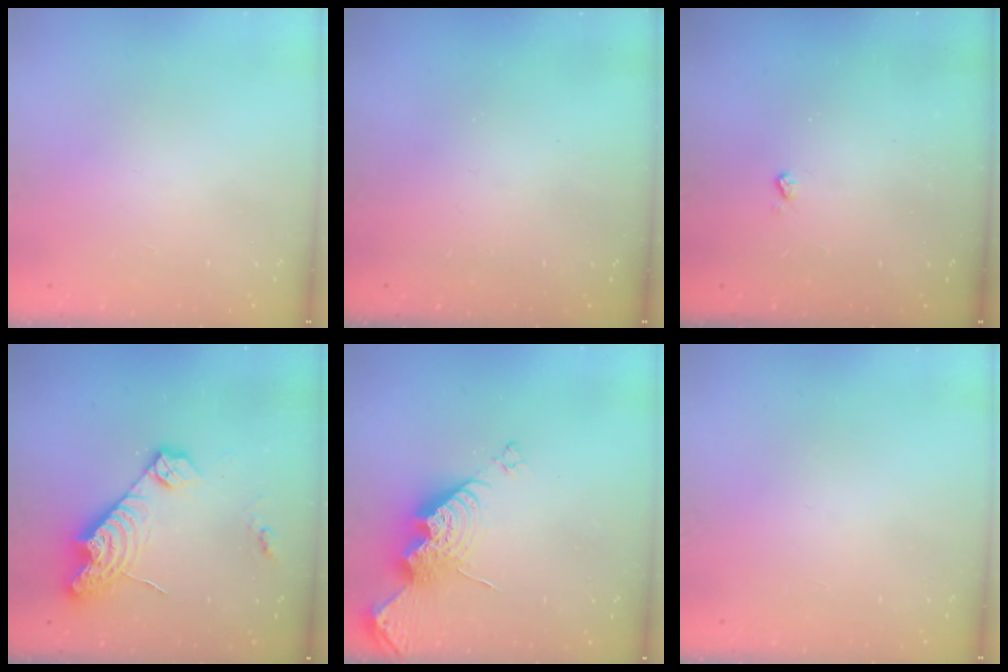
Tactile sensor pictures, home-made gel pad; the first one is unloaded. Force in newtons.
{"total": 0.0}
{"total": 2.5, "press": 2.5, "slide": 0.5}
{"total": 14.7, "press": 14.6, "slide": 1.2}
{"total": 13.5, "press": 13.5, "slide": 1.0}
{"total": 0.0}